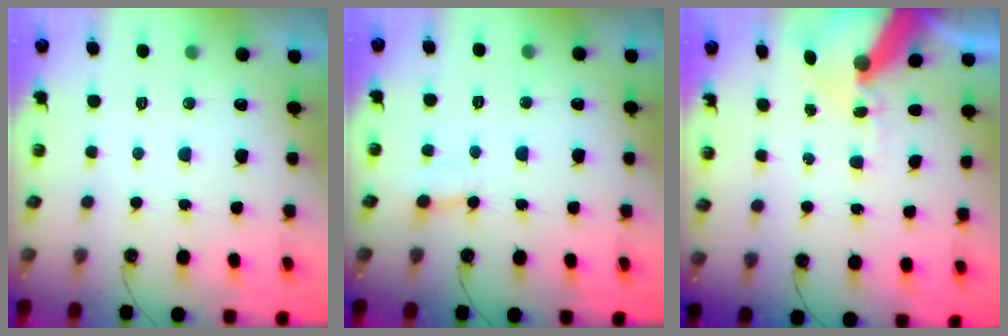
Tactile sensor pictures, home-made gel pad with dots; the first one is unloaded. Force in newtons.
{"total": 2.9, "press": 2.9, "slide": 0.3}
{"total": 11.9, "press": 11.8, "slide": 1.7}